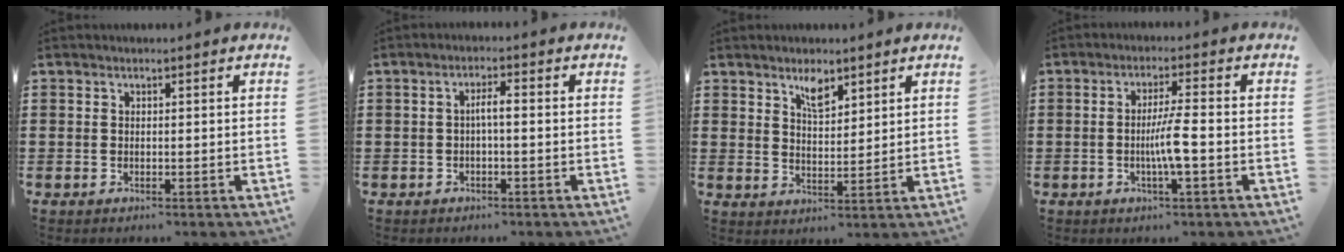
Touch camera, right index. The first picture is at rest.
{"total": 2.2, "force": [-0.3, 0.4, 2.2], "torque": [-0.042, 0.003, -0.009]}
{"total": 3.9, "force": [2.9, 1.4, 2.2], "torque": [-0.034, -0.003, 0.049]}
{"total": 4.9, "force": [-1.1, 0.1, 4.8], "torque": [-0.092, -0.007, -0.026]}